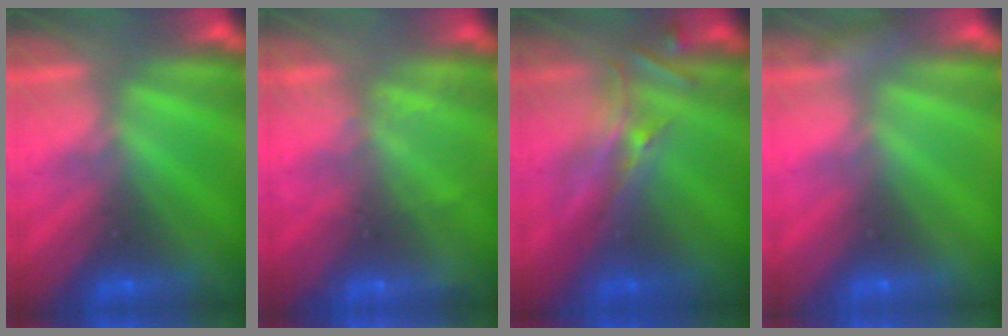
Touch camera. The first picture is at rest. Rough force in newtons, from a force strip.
{"total": 2.3}
{"total": 2.6}
{"total": 2.3}